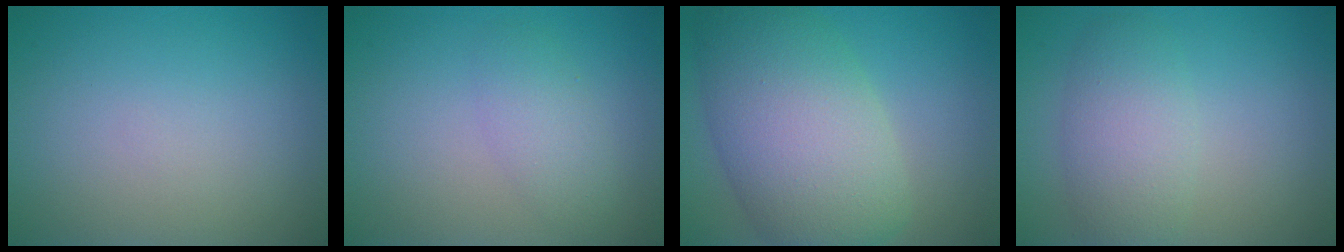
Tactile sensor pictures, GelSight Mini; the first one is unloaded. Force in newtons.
{"total": 2.4, "press": 2.4, "slide": 0.1}
{"total": 10.4, "press": 10.4, "slide": 0.6}
{"total": 4.2, "press": 4.2, "slide": 0.4}